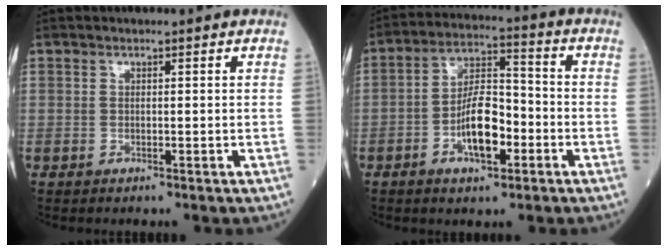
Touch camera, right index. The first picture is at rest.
{"total": 9.3, "force": [-3.4, 3.6, 7.9], "torque": [-0.155, 0.013, -0.061]}